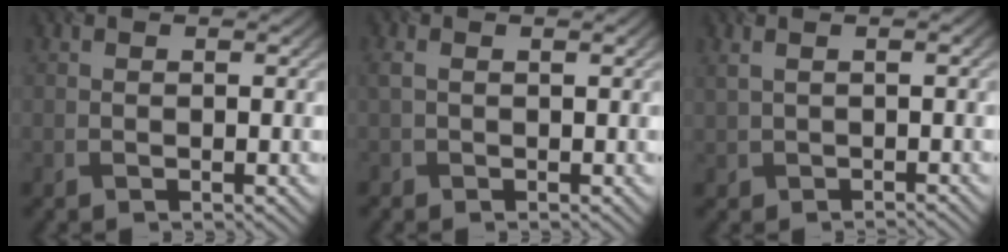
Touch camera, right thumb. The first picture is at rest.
{"total": 1.9, "force": [0.6, 0.7, 1.6], "torque": [-0.038, 0.005, 0.008]}
{"total": 2.4, "force": [0.6, 0.8, 2.2], "torque": [-0.047, 0.005, 0.011]}